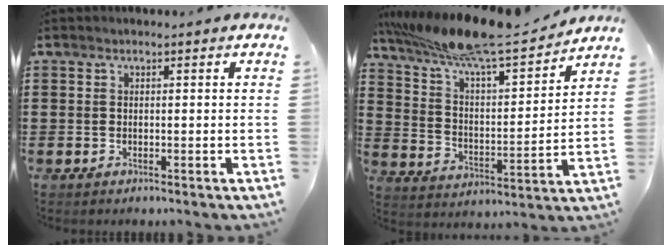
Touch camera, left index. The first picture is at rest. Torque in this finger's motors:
{"motor_torque": [2.14, 0.00, 0.39, 0.21]}